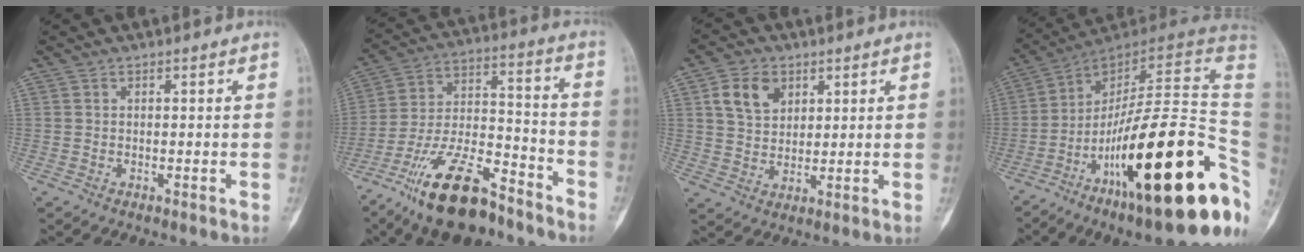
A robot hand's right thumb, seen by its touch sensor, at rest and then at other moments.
{"total": 19.0, "force": [-13.1, 6.9, 11.9], "torque": [-0.218, 0.080, -0.233]}
{"total": 7.6, "force": [3.2, 5.5, 4.2], "torque": [-0.054, -0.010, 0.061]}
{"total": 33.6, "force": [-10.2, 9.0, 30.7], "torque": [-0.374, 0.071, -0.157]}